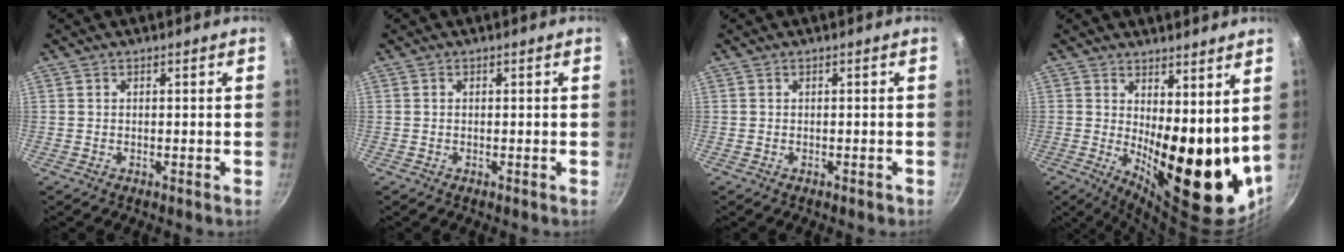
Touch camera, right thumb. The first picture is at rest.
{"total": 0.7, "force": [0.1, 0.6, 0.4], "torque": [-0.006, 0.005, 0.000]}
{"total": 0.5, "force": [-0.3, 0.3, 0.3], "torque": [-0.002, 0.003, -0.004]}
{"total": 18.4, "force": [3.1, 7.9, 16.3], "torque": [-0.181, -0.047, 0.064]}